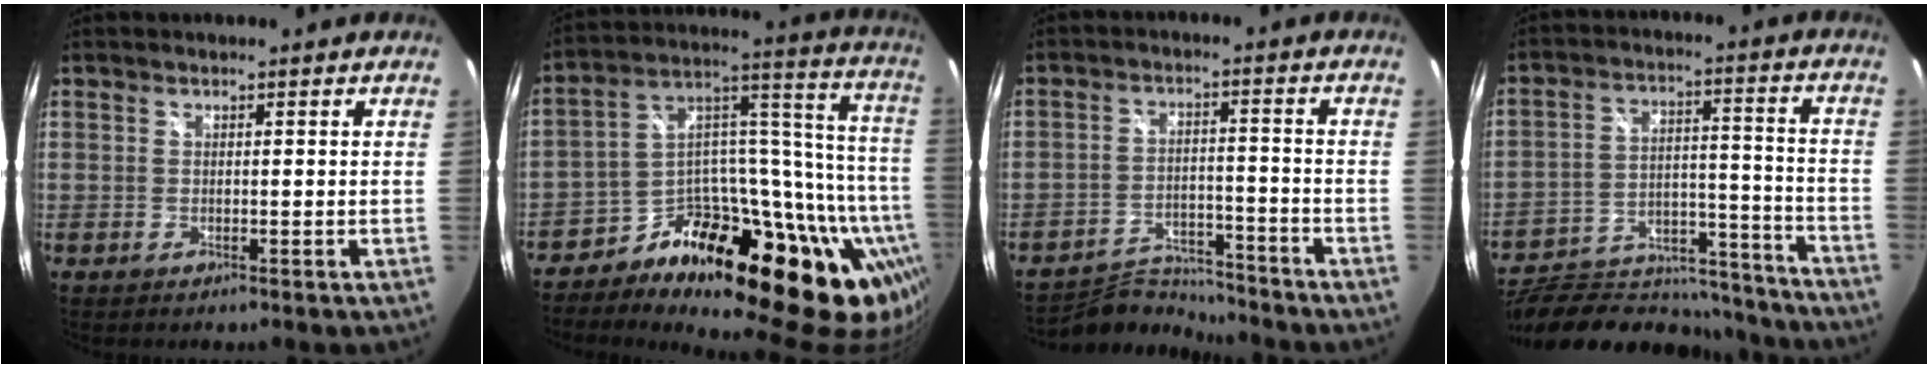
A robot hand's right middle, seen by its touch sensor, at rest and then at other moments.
{"total": 31.2, "force": [-18.0, 13.8, 21.4], "torque": [-0.266, 0.030, -0.269]}
{"total": 9.2, "force": [-9.1, 1.3, 0.8], "torque": [-0.032, 0.007, -0.149]}
{"total": 24.9, "force": [-19.9, 10.7, 10.5], "torque": [-0.208, 0.024, -0.260]}